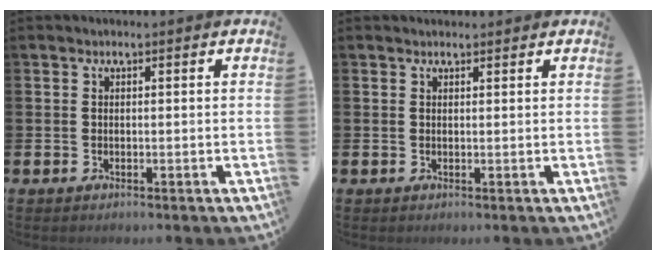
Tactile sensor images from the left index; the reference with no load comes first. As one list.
[{"total": 0.0}]